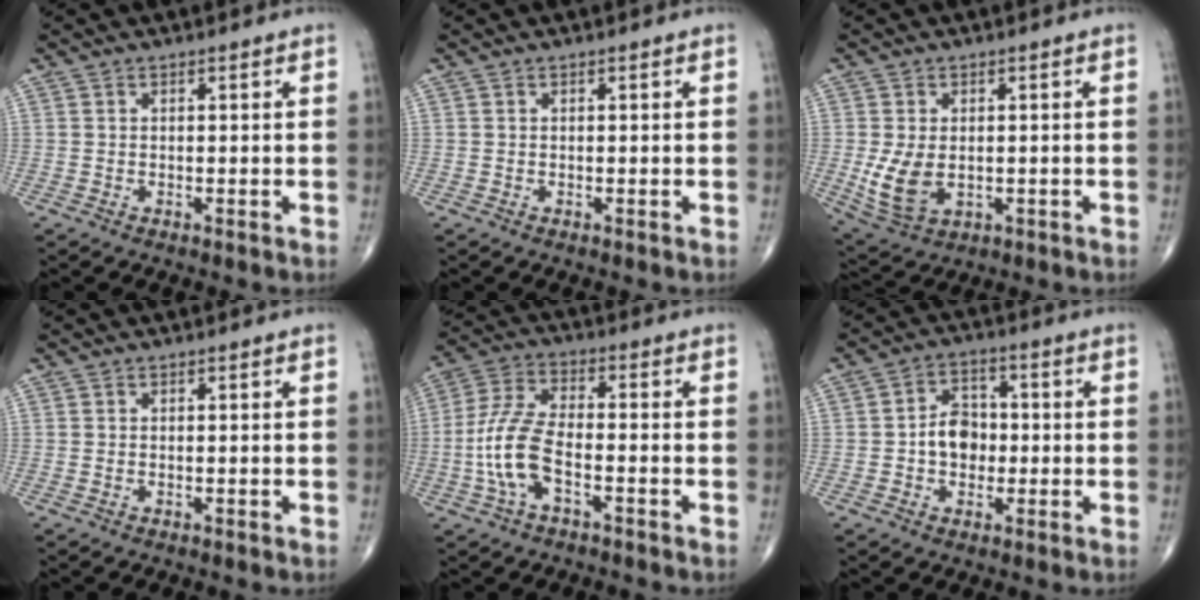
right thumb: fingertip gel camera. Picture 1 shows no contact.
{"total": 0.0}
{"total": 7.8, "force": [-0.8, 5.0, 5.9], "torque": [-0.113, -0.010, -0.002]}
{"total": 0.0}
{"total": 10.6, "force": [-3.2, 4.6, 8.9], "torque": [-0.199, 0.033, -0.067]}
{"total": 7.0, "force": [-0.8, 5.3, 4.4], "torque": [-0.045, 0.020, -0.021]}